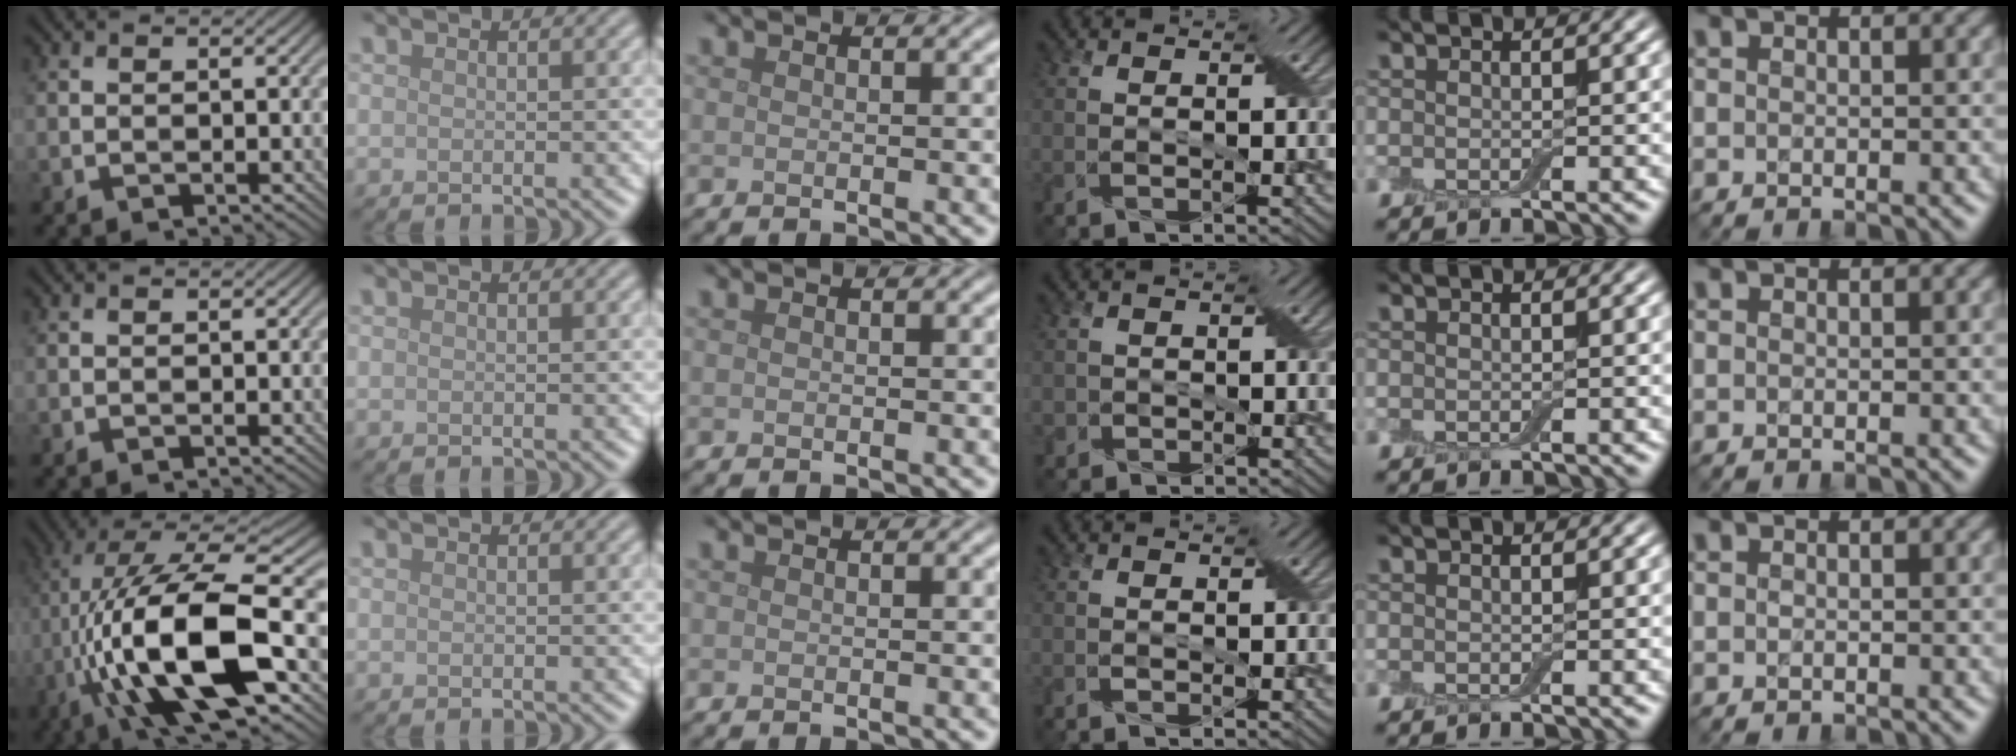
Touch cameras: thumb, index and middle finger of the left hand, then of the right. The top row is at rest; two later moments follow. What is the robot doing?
{"motion": "open", "object": "airpods case & airpods"}